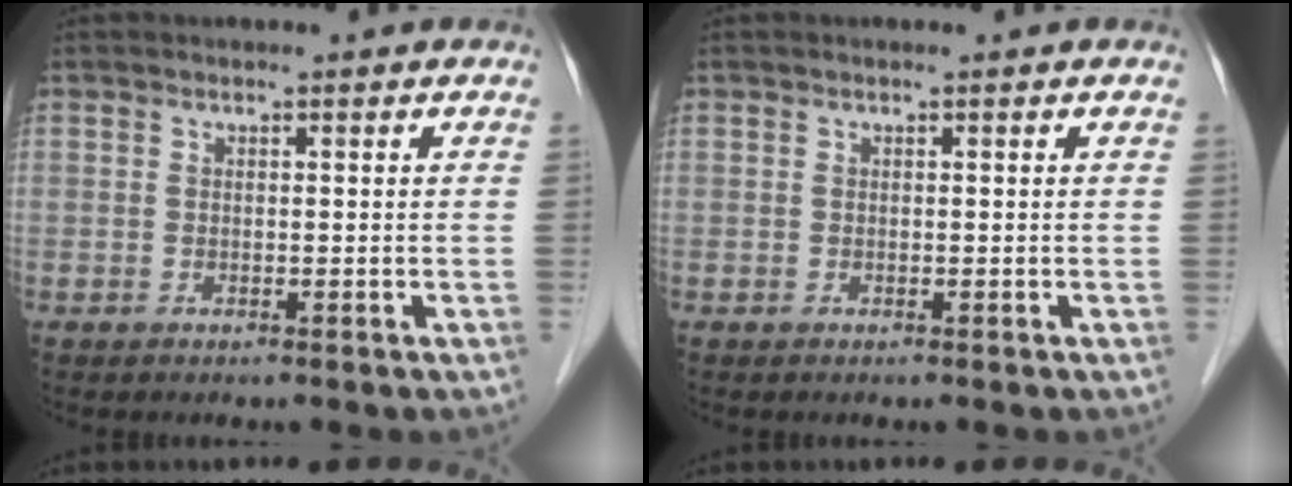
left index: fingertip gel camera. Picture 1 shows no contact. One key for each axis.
{"total": 0.0}